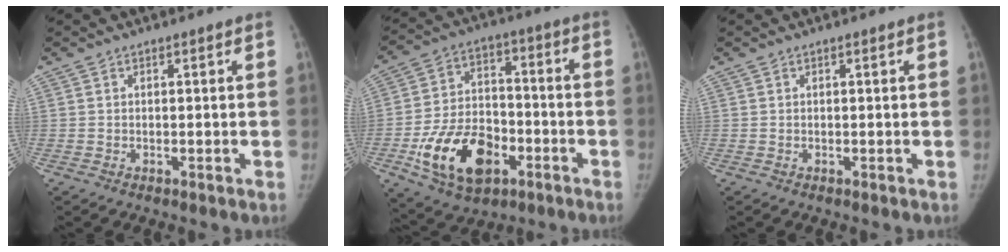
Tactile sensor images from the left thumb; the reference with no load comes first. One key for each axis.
{"total": 17.9, "fx": -7.0, "fy": 11.5, "fz": 11.8, "tx": -0.176, "ty": 0.031, "tz": -0.112}
{"total": 0.0}